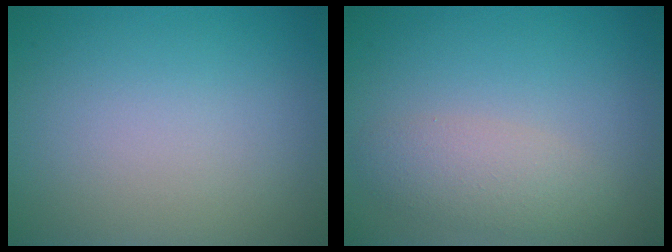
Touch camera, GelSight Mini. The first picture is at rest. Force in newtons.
{"total": 3.0, "press": 3.0, "slide": 0.1}